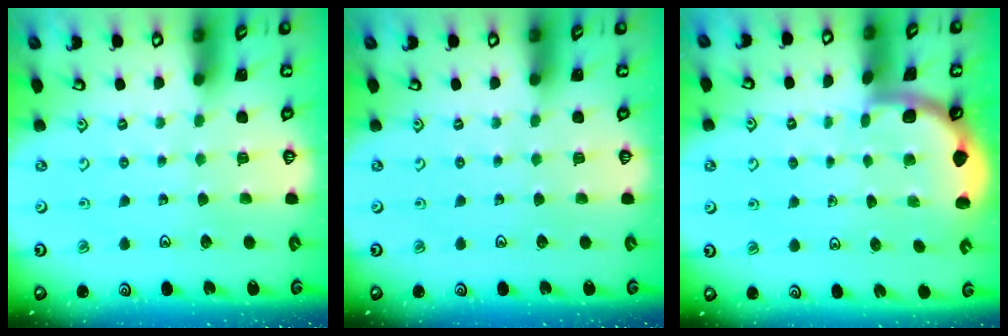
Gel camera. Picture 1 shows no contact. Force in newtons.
{"total": 0.0}
{"total": 1.7, "press": 1.6, "slide": 0.1}